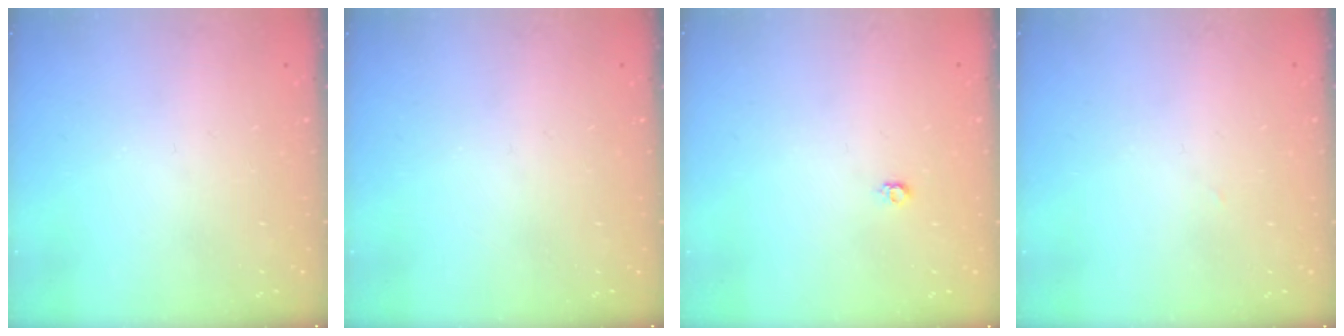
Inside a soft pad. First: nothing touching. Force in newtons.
{"total": 0.0}
{"total": 3.7, "press": 3.7, "slide": 0.4}
{"total": 1.1, "press": 1.1, "slide": 0.1}